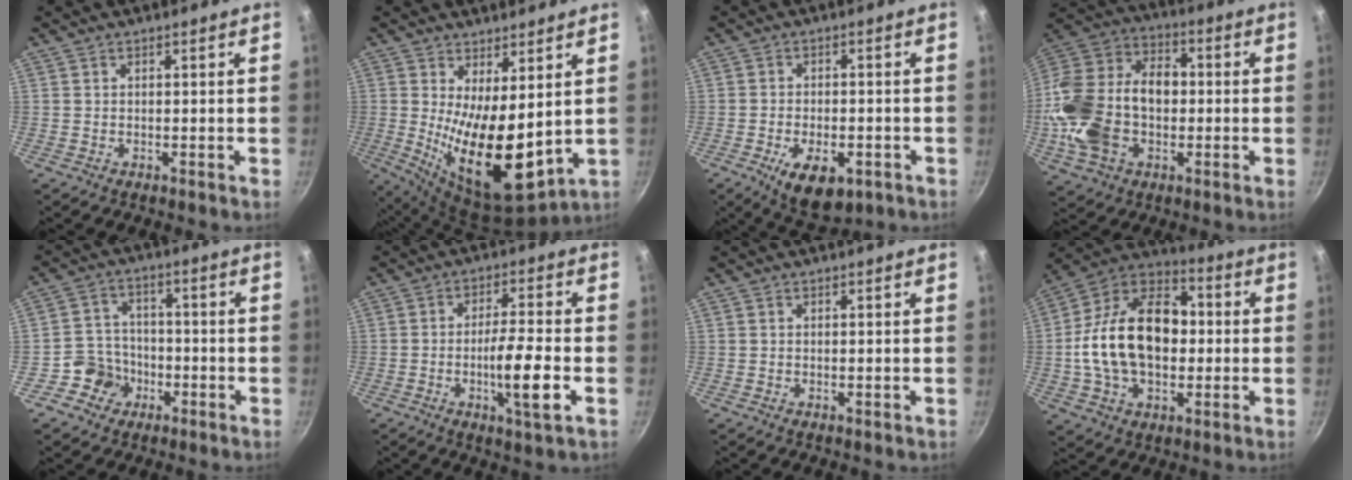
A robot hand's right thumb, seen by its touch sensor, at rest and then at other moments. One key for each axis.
{"total": 15.0, "fx": 2.0, "fy": 6.2, "fz": 13.5, "tx": -0.212, "ty": -0.048, "tz": 0.050}
{"total": 10.1, "fx": -4.2, "fy": 5.3, "fz": 7.5, "tx": -0.103, "ty": 0.009, "tz": -0.054}
{"total": 22.3, "fx": -2.5, "fy": 15.6, "fz": 15.8, "tx": -0.292, "ty": 0.048, "tz": -0.049}
{"total": 6.9, "fx": -3.2, "fy": 6.0, "fz": 1.3, "tx": 0.006, "ty": 0.037, "tz": -0.062}
{"total": 9.0, "fx": -2.7, "fy": 1.2, "fz": 8.5, "tx": -0.146, "ty": 0.014, "tz": -0.049}
{"total": 0.0}
{"total": 21.9, "fx": -0.4, "fy": 14.5, "fz": 16.3, "tx": -0.256, "ty": 0.043, "tz": -0.019}